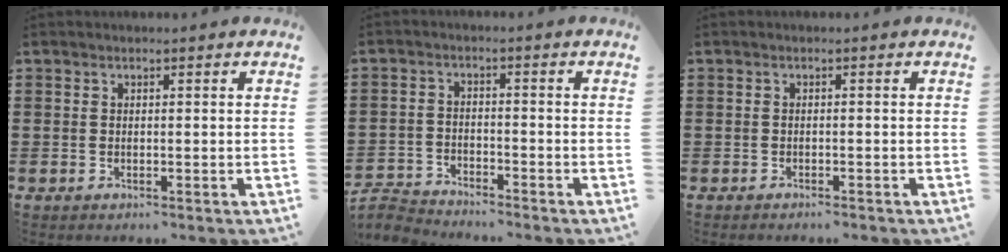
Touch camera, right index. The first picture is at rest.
{"total": 3.4, "force": [-3.4, 0.2, 0.0], "torque": [-0.015, -0.002, -0.075]}
{"total": 0.7, "force": [-0.7, -0.1, 0.1], "torque": [-0.004, -0.003, -0.013]}